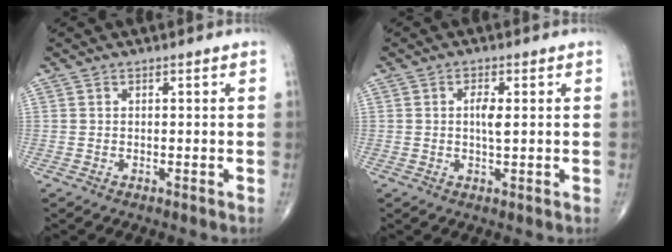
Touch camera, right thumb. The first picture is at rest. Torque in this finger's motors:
{"motor_torque": [2.52, 2.49, -0.10, -0.24, 0.02]}